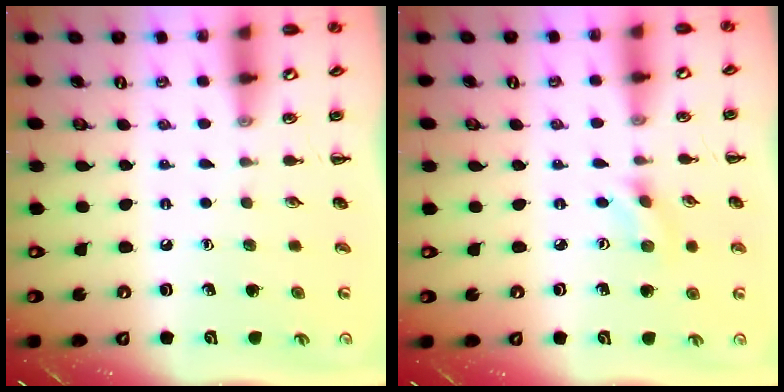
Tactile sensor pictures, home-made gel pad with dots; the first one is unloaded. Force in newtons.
{"total": 2.0, "press": 1.9, "slide": 0.8}